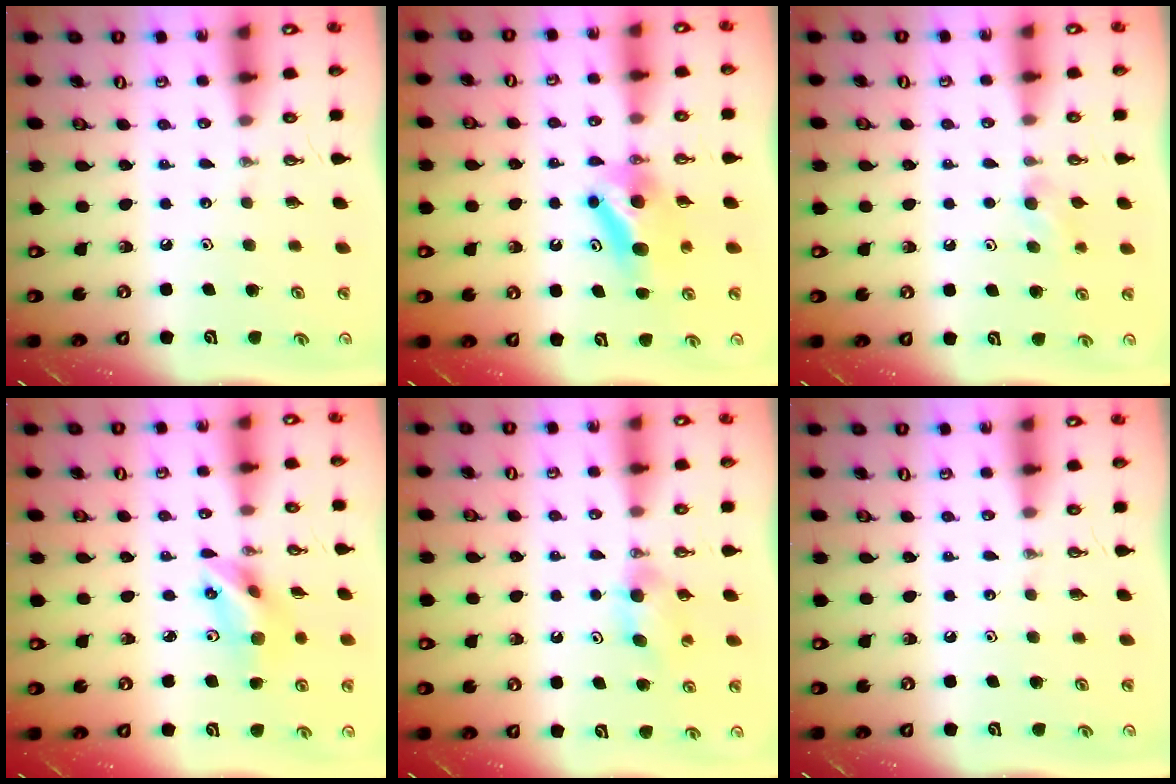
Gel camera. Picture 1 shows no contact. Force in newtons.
{"total": 7.7, "press": 6.1, "slide": 4.7}
{"total": 4.4, "press": 4.2, "slide": 1.1}
{"total": 9.7, "press": 9.3, "slide": 2.7}
{"total": 5.9, "press": 5.8, "slide": 1.0}
{"total": 0.0}